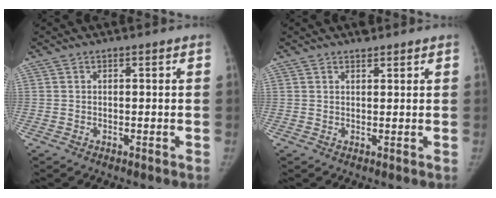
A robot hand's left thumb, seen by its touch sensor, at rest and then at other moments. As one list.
[{"total": 1.7, "force": [1.4, 0.6, 0.6], "torque": [-0.005, -0.010, 0.021]}]